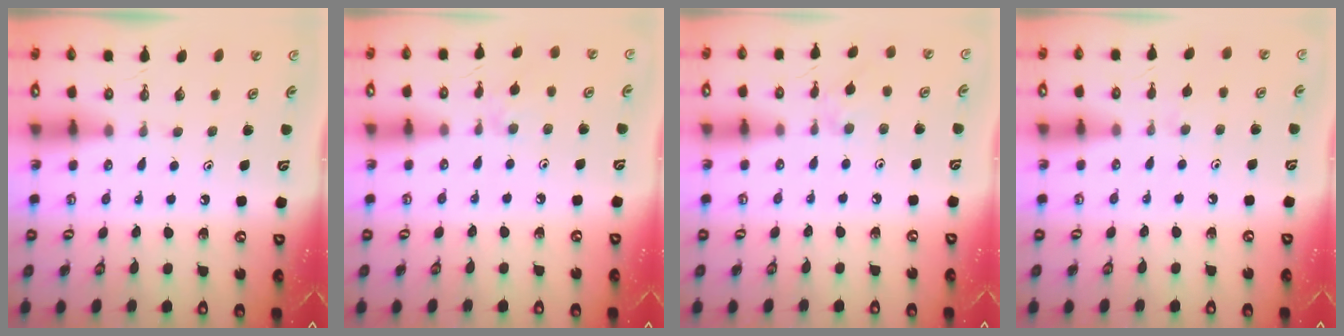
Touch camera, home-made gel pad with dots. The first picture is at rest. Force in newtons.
{"total": 2.5, "press": 2.5, "slide": 0.5}
{"total": 2.8, "press": 2.7, "slide": 0.6}
{"total": 2.9, "press": 2.9, "slide": 0.4}